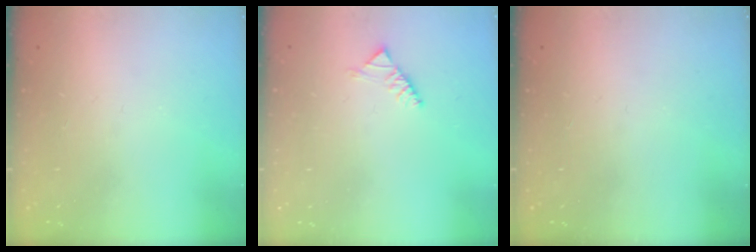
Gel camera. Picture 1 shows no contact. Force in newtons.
{"total": 2.6, "press": 2.5, "slide": 0.8}
{"total": 0.0}